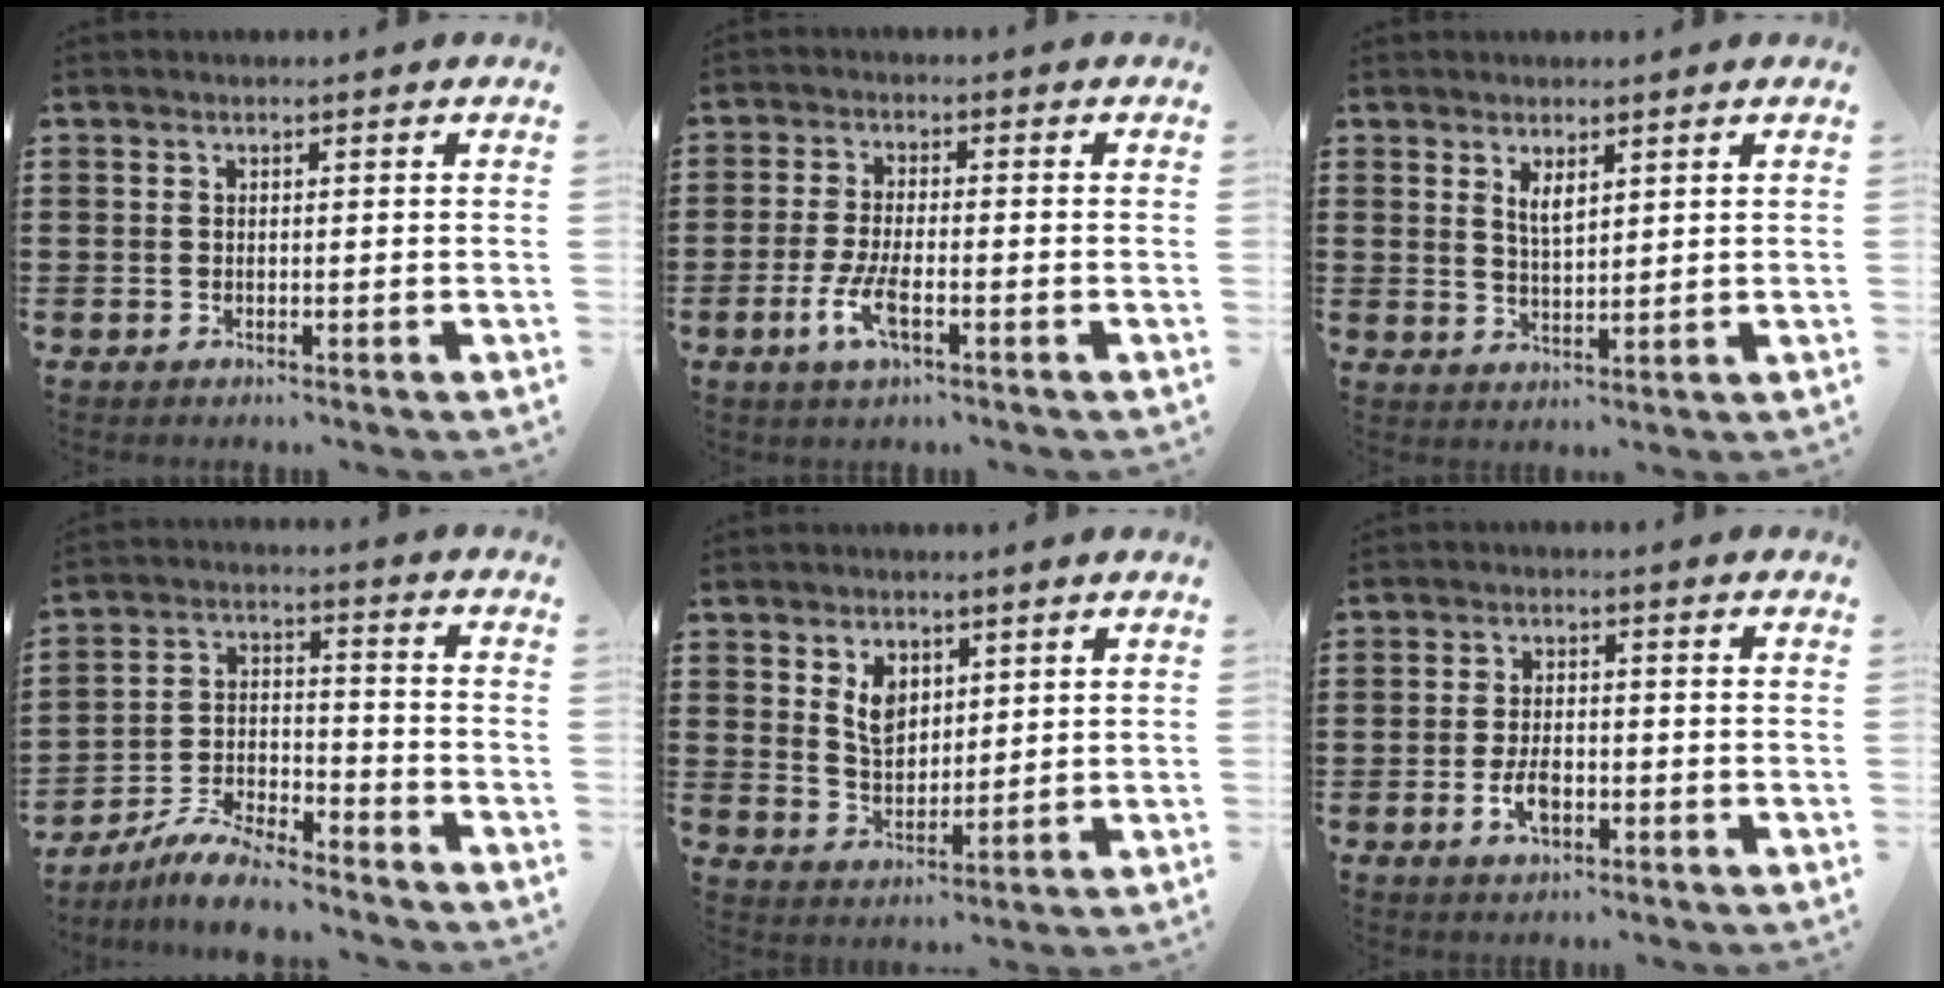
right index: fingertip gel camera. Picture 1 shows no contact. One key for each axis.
{"total": 5.3, "fx": -2.2, "fy": 1.5, "fz": 4.6, "tx": -0.102, "ty": -0.010, "tz": -0.044}
{"total": 2.8, "fx": 1.7, "fy": 1.0, "fz": 1.9, "tx": -0.041, "ty": 0.004, "tz": 0.030}
{"total": 7.6, "fx": -7.0, "fy": 1.5, "fz": 2.6, "tx": -0.056, "ty": 0.015, "tz": -0.136}
{"total": 5.1, "fx": 2.3, "fy": 3.4, "fz": 3.0, "tx": -0.062, "ty": 0.007, "tz": 0.041}
{"total": 4.1, "fx": -1.3, "fy": 2.1, "fz": 3.3, "tx": -0.072, "ty": 0.000, "tz": -0.027}